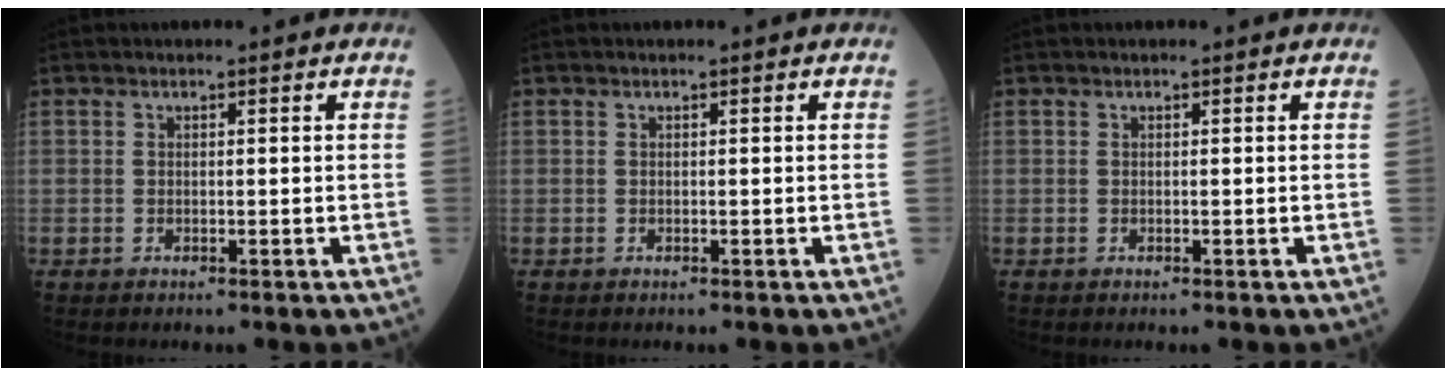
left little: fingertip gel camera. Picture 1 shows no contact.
{"total": 0.0}
{"total": 0.0}